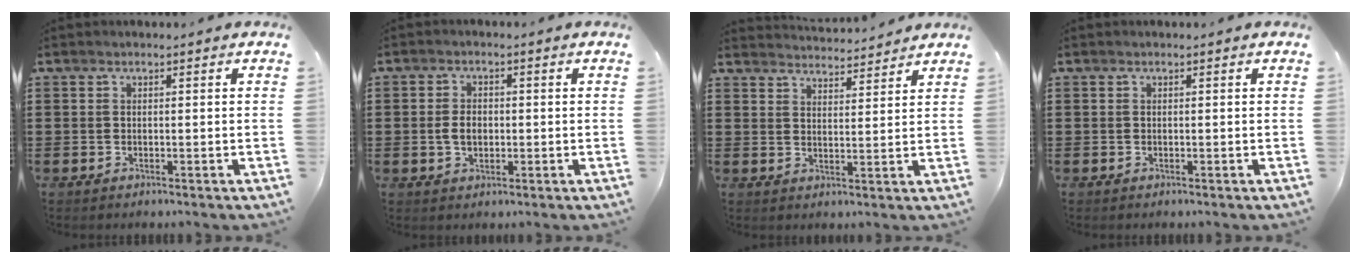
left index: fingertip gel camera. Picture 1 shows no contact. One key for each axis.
{"total": 3.4, "fx": -0.3, "fy": 2.1, "fz": 2.6, "tx": -0.051, "ty": 0.000, "tz": -0.010}
{"total": 3.4, "fx": 3.4, "fy": -0.1, "fz": -0.1, "tx": -0.010, "ty": -0.018, "tz": 0.062}
{"total": 0.0}